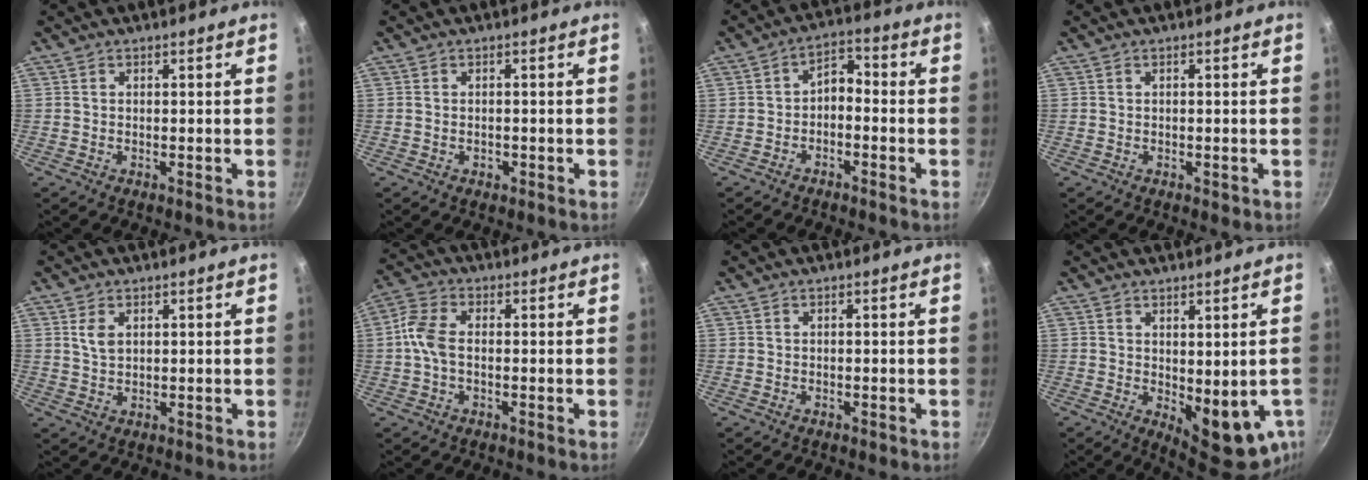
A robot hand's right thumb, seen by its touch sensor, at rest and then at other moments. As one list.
[{"total": 1.2, "force": [-0.4, 0.9, 0.7], "torque": [-0.010, 0.002, -0.006]}, {"total": 4.3, "force": [-1.6, 2.6, 3.0], "torque": [-0.036, 0.035, -0.029]}, {"total": 0.9, "force": [-0.4, 0.6, 0.6], "torque": [-0.007, 0.001, -0.004]}, {"total": 2.9, "force": [1.2, 1.8, 2.0], "torque": [-0.036, -0.008, 0.025]}, {"total": 6.2, "force": [-0.3, 3.8, 4.9], "torque": [-0.108, 0.020, -0.016]}, {"total": 0.9, "force": [-0.4, 0.6, 0.6], "torque": [-0.008, 0.001, -0.004]}, {"total": 11.7, "force": [-0.9, 5.6, 10.3], "torque": [-0.102, -0.012, 0.007]}]